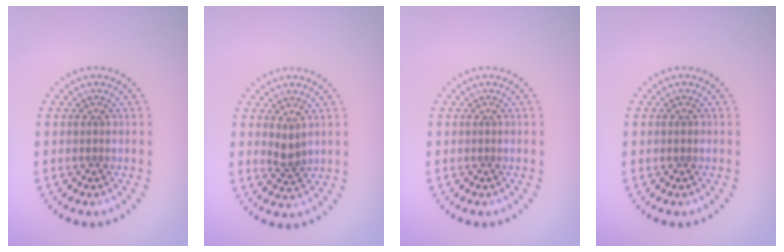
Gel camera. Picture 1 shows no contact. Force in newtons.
{"total": 1.6, "press": 1.4, "slide": 0.8}
{"total": 0.0}
{"total": 0.8, "press": 0.7, "slide": 0.1}